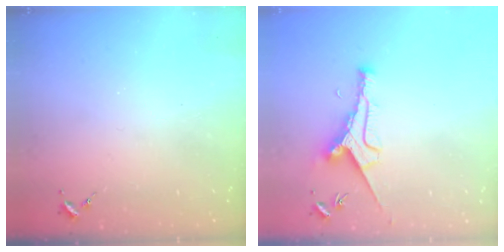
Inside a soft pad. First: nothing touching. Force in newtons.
{"total": 9.0, "press": 9.0, "slide": 0.6}